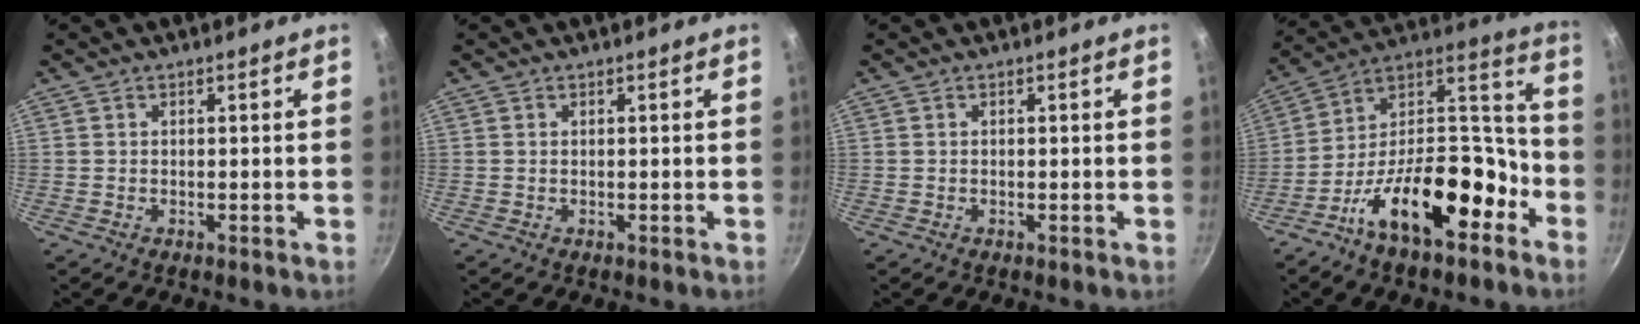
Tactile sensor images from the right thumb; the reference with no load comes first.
{"total": 0.0}
{"total": 0.0}
{"total": 22.3, "force": [-11.0, 10.6, 16.3], "torque": [-0.213, 0.091, -0.195]}